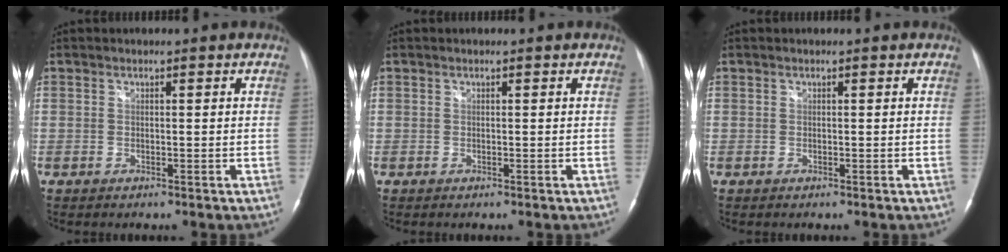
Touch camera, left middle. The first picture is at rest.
{"total": 0.0}
{"total": 0.0}